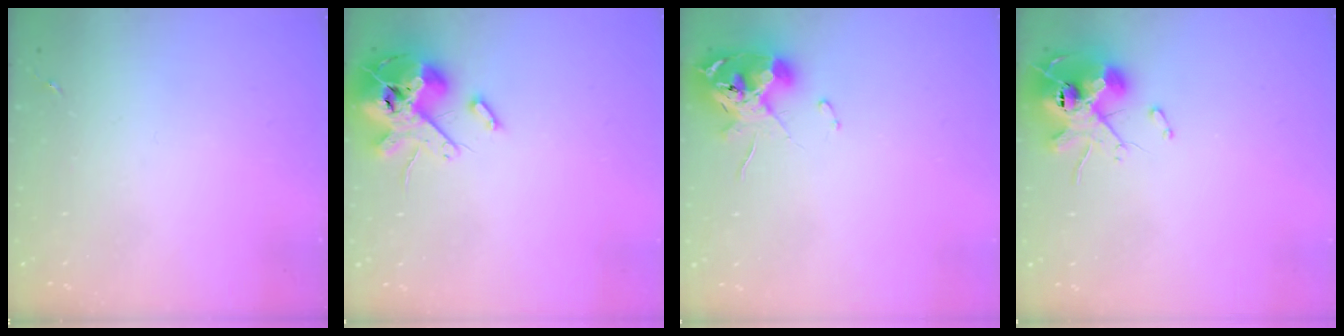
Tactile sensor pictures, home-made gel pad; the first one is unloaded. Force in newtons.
{"total": 14.9, "press": 14.7, "slide": 2.5}
{"total": 10.9, "press": 10.8, "slide": 1.6}
{"total": 11.8, "press": 11.7, "slide": 1.6}